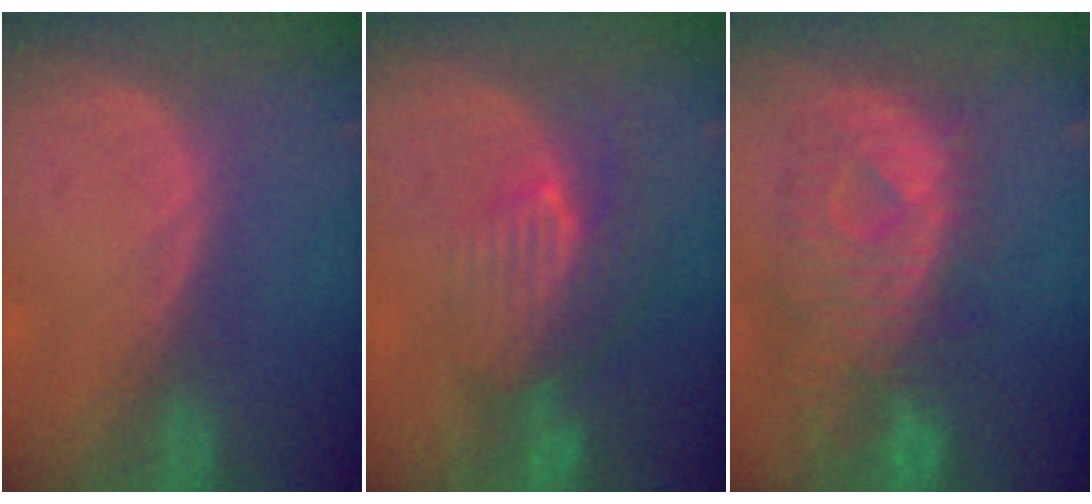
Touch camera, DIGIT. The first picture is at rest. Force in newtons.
{"total": 8.1, "press": 7.2, "slide": 3.6}
{"total": 10.8, "press": 9.6, "slide": 5.0}